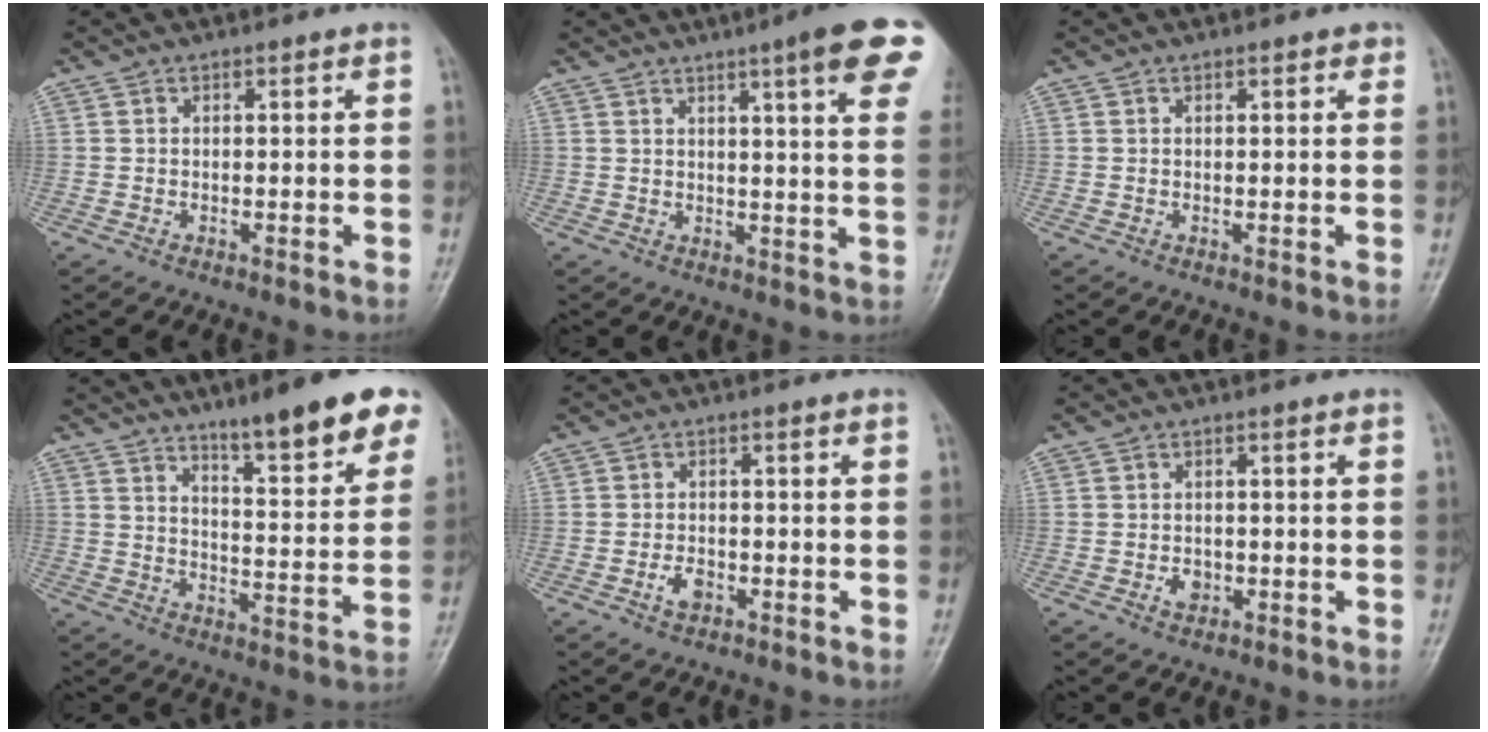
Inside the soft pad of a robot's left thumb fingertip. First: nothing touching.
{"total": 14.8, "force": [8.0, 1.7, 12.3], "torque": [-0.140, -0.023, 0.090]}
{"total": 1.4, "force": [0.7, 0.6, 1.0], "torque": [-0.010, 0.001, 0.006]}
{"total": 15.2, "force": [9.9, 2.9, 11.0], "torque": [-0.127, -0.050, 0.147]}
{"total": 3.0, "force": [-1.4, 1.8, 1.9], "torque": [-0.032, 0.008, -0.024]}
{"total": 2.4, "force": [-0.8, 1.9, 1.3], "torque": [-0.013, 0.003, -0.011]}